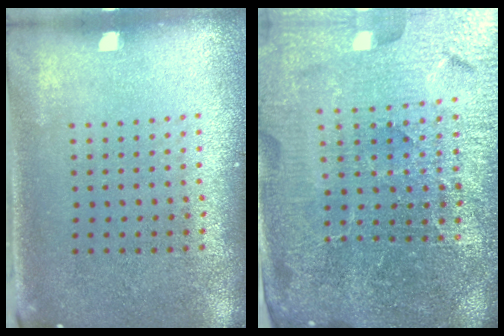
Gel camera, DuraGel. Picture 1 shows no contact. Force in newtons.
{"total": 5.9, "press": 5.3, "slide": 2.6}